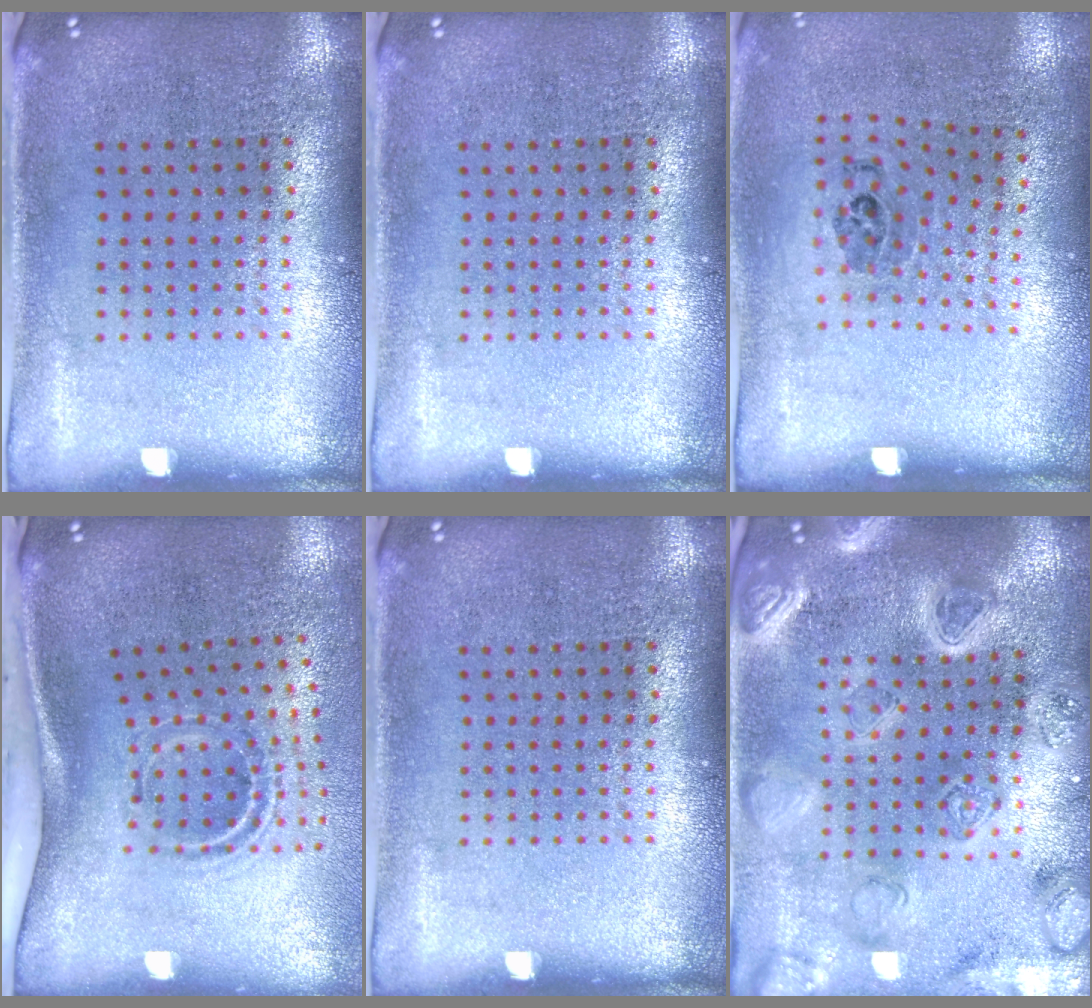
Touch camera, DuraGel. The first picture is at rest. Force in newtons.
{"total": 0.0}
{"total": 1.2, "press": 0.8, "slide": 0.9}
{"total": 2.2, "press": 1.2, "slide": 1.8}
{"total": 0.0}
{"total": 4.1, "press": 3.7, "slide": 1.9}